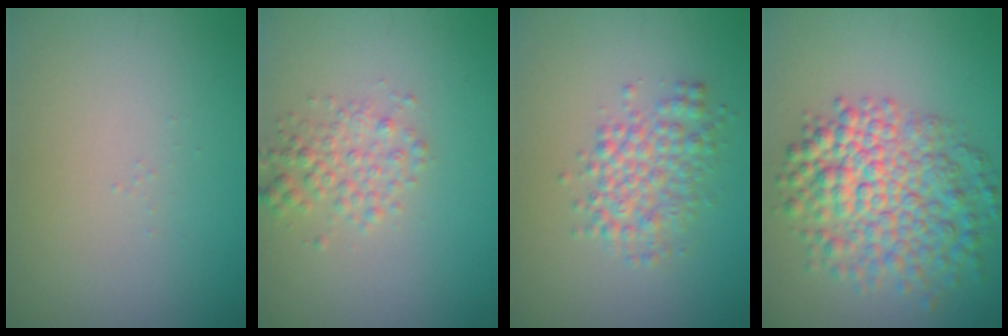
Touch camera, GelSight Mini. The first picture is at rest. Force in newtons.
{"total": 2.4, "press": 2.4, "slide": 0.1}
{"total": 3.5, "press": 3.5, "slide": 0.0}
{"total": 7.5, "press": 7.5, "slide": 0.2}